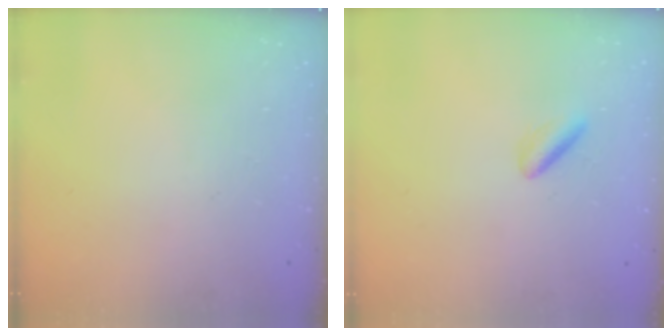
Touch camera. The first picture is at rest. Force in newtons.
{"total": 2.4, "press": 2.2, "slide": 0.8}